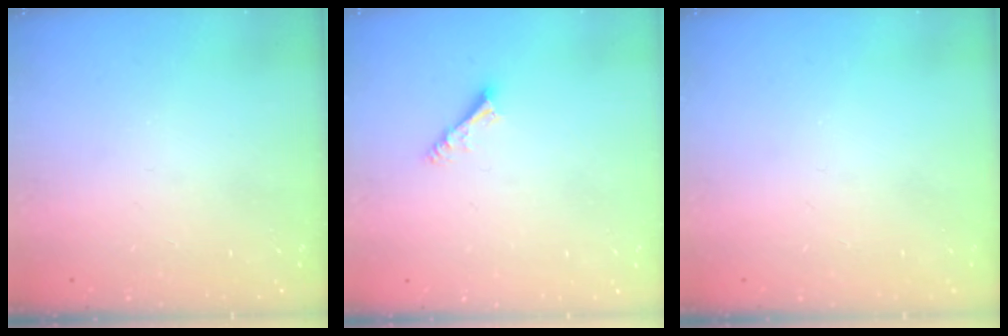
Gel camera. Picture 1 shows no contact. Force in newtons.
{"total": 4.4, "press": 4.4, "slide": 0.1}
{"total": 0.0}